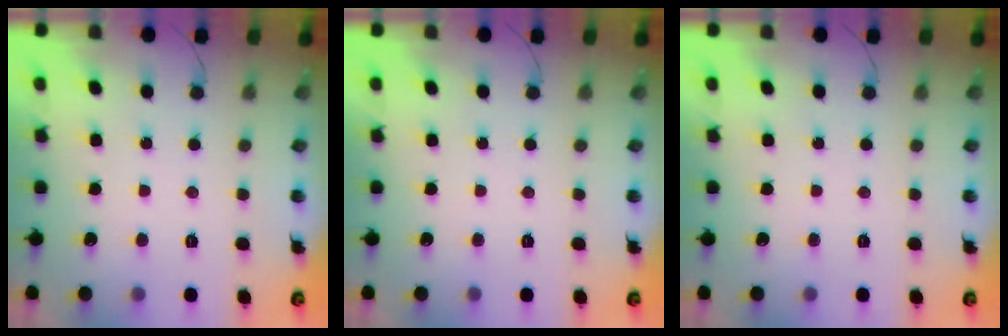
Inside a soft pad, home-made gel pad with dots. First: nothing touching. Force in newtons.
{"total": 0.0}
{"total": 0.0}